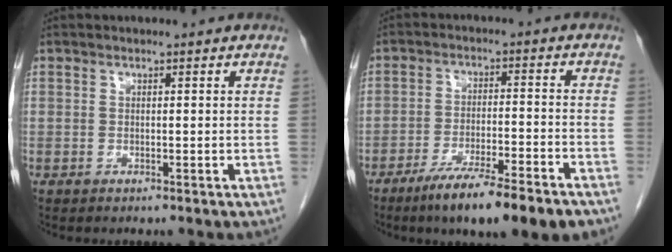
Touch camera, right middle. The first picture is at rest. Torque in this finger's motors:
{"motor_torque": [1.14, -1.00, 0.17, 0.10]}